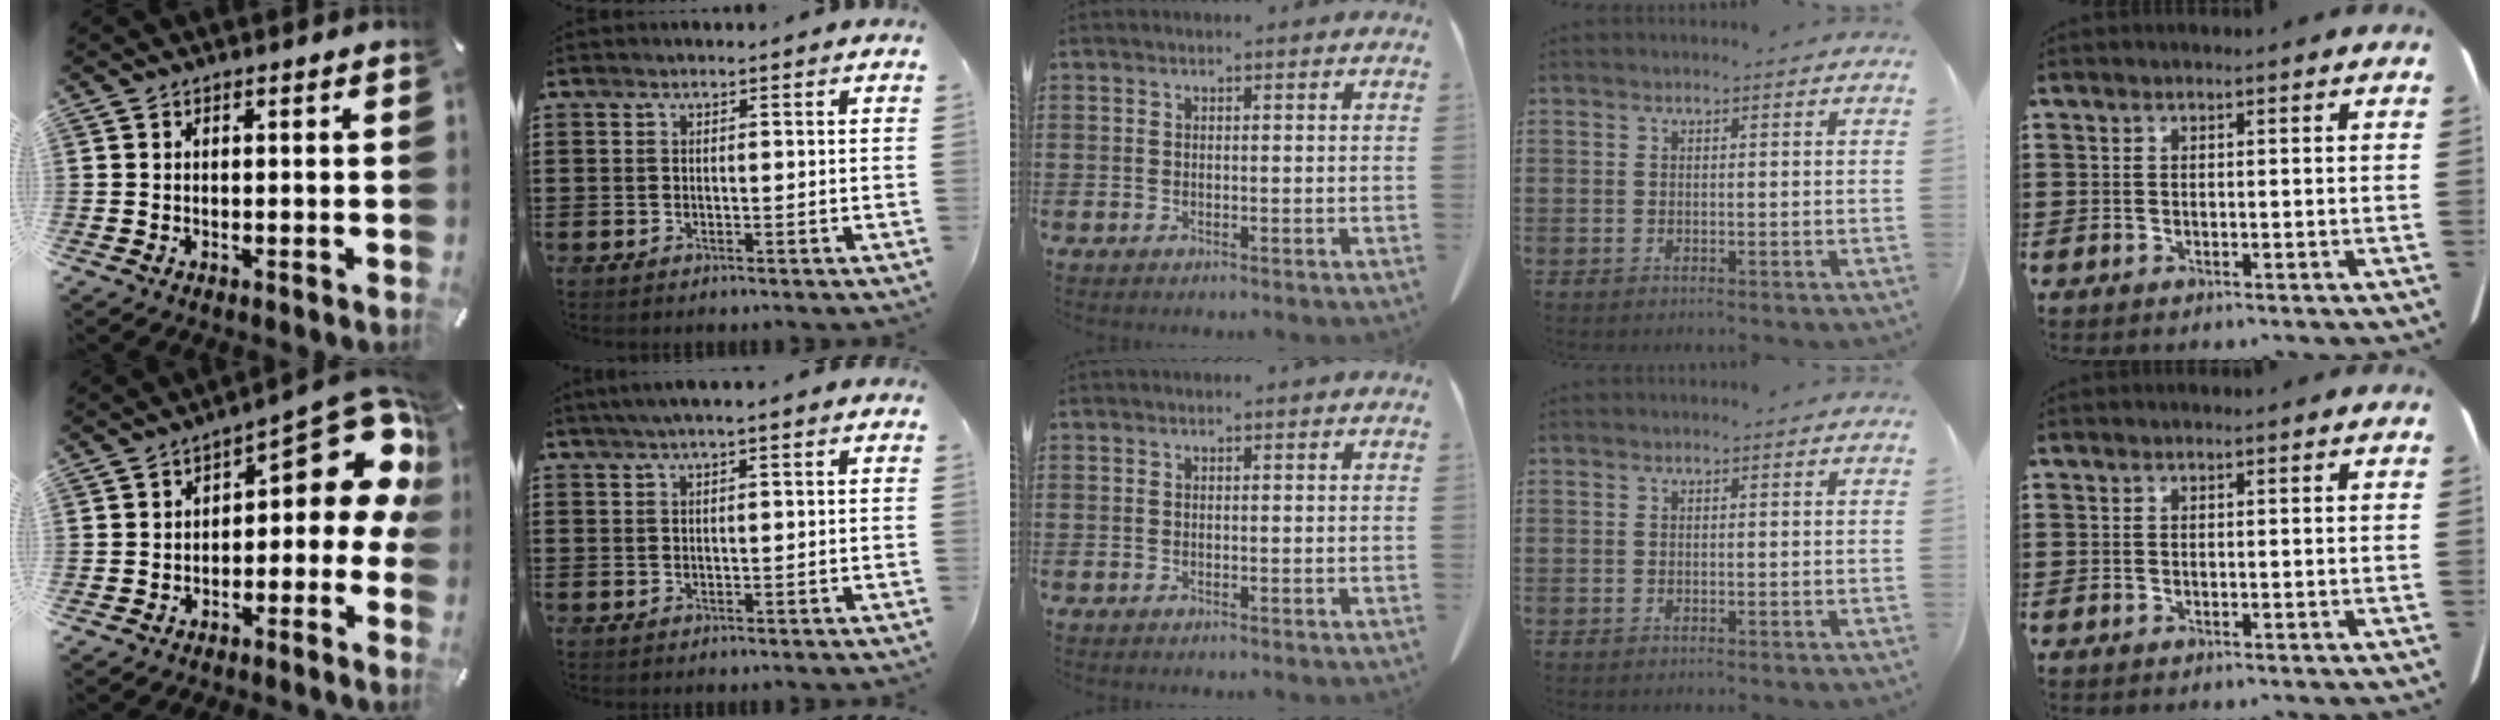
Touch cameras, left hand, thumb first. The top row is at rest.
{"thumb": {"total": 13.2, "force": [4.7, 6.5, 10.5], "torque": [-0.115, -0.046, 0.074]}, "index": {"total": 1.8, "force": [1.0, 0.1, 1.5], "torque": [-0.029, 0.002, 0.018]}}